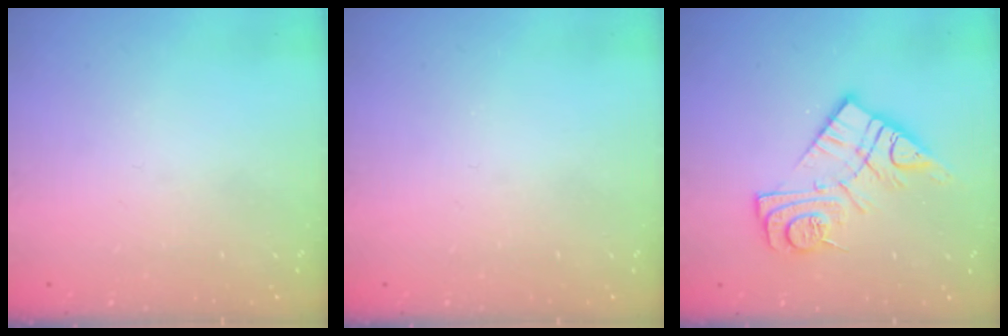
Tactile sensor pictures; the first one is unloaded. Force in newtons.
{"total": 0.0}
{"total": 14.5, "press": 14.5, "slide": 1.1}